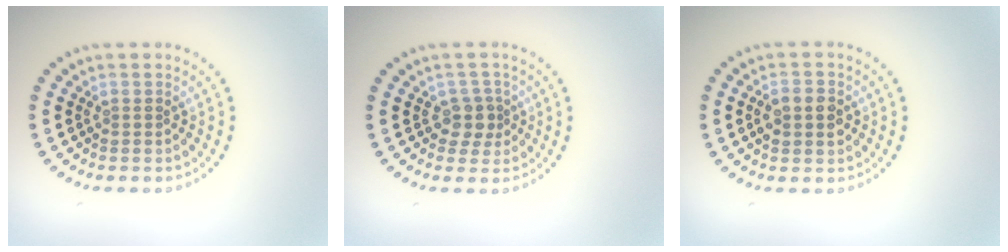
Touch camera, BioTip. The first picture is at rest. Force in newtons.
{"total": 2.1, "press": 1.8, "slide": 1.1}
{"total": 3.0, "press": 3.0, "slide": 0.0}